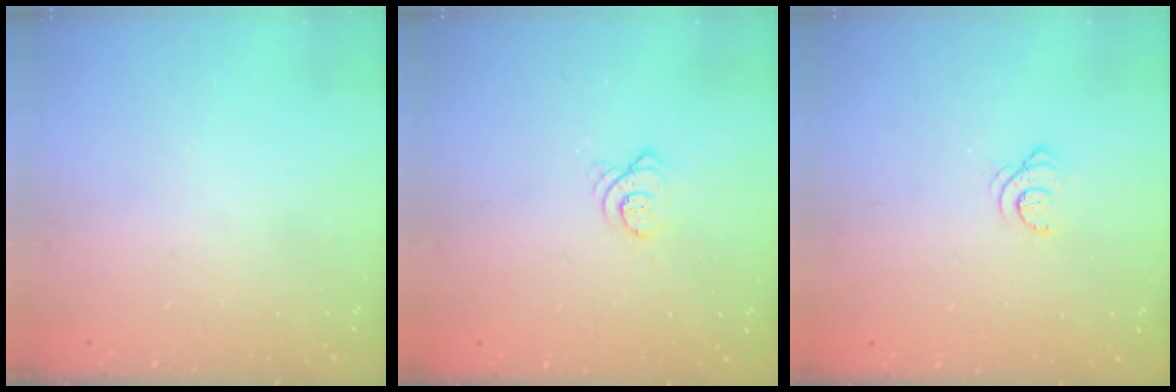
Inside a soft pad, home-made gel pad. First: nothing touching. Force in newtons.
{"total": 3.4, "press": 3.4, "slide": 0.2}
{"total": 2.9, "press": 2.9, "slide": 0.4}